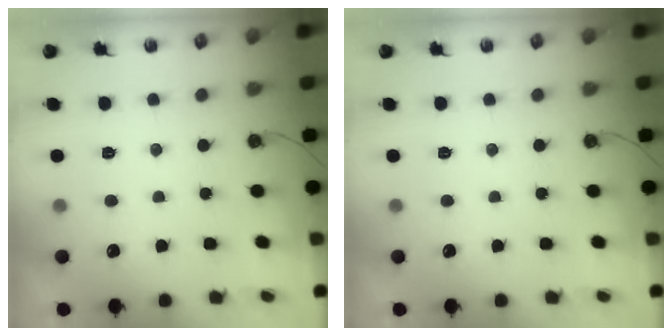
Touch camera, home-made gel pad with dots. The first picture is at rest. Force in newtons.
{"total": 0.0}